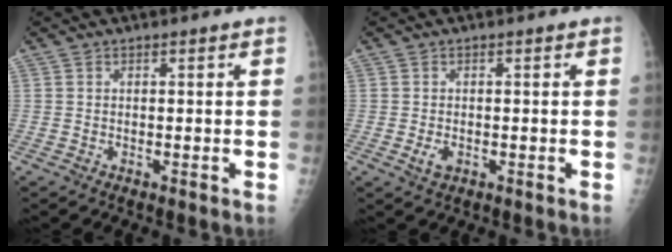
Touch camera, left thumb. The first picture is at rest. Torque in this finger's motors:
{"motor_torque": [-0.06, 0.00, 0.03, 0.01, 0.00]}